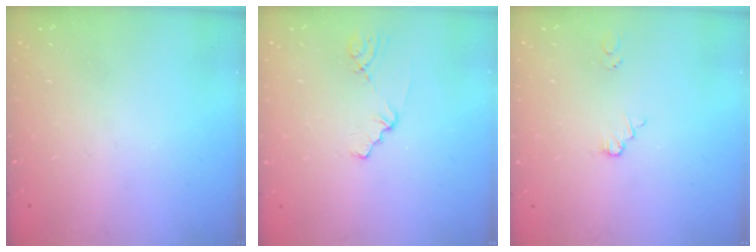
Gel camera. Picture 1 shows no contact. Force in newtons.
{"total": 1.2, "press": 1.2, "slide": 0.2}
{"total": 1.5, "press": 1.5, "slide": 0.1}